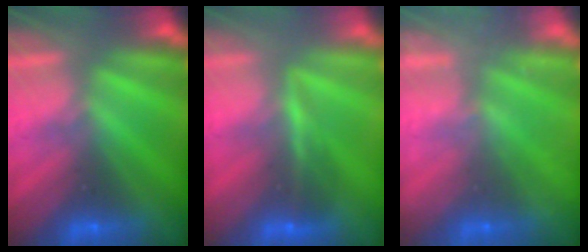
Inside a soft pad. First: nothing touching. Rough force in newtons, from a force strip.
{"total": 3.6}
{"total": 2.4}